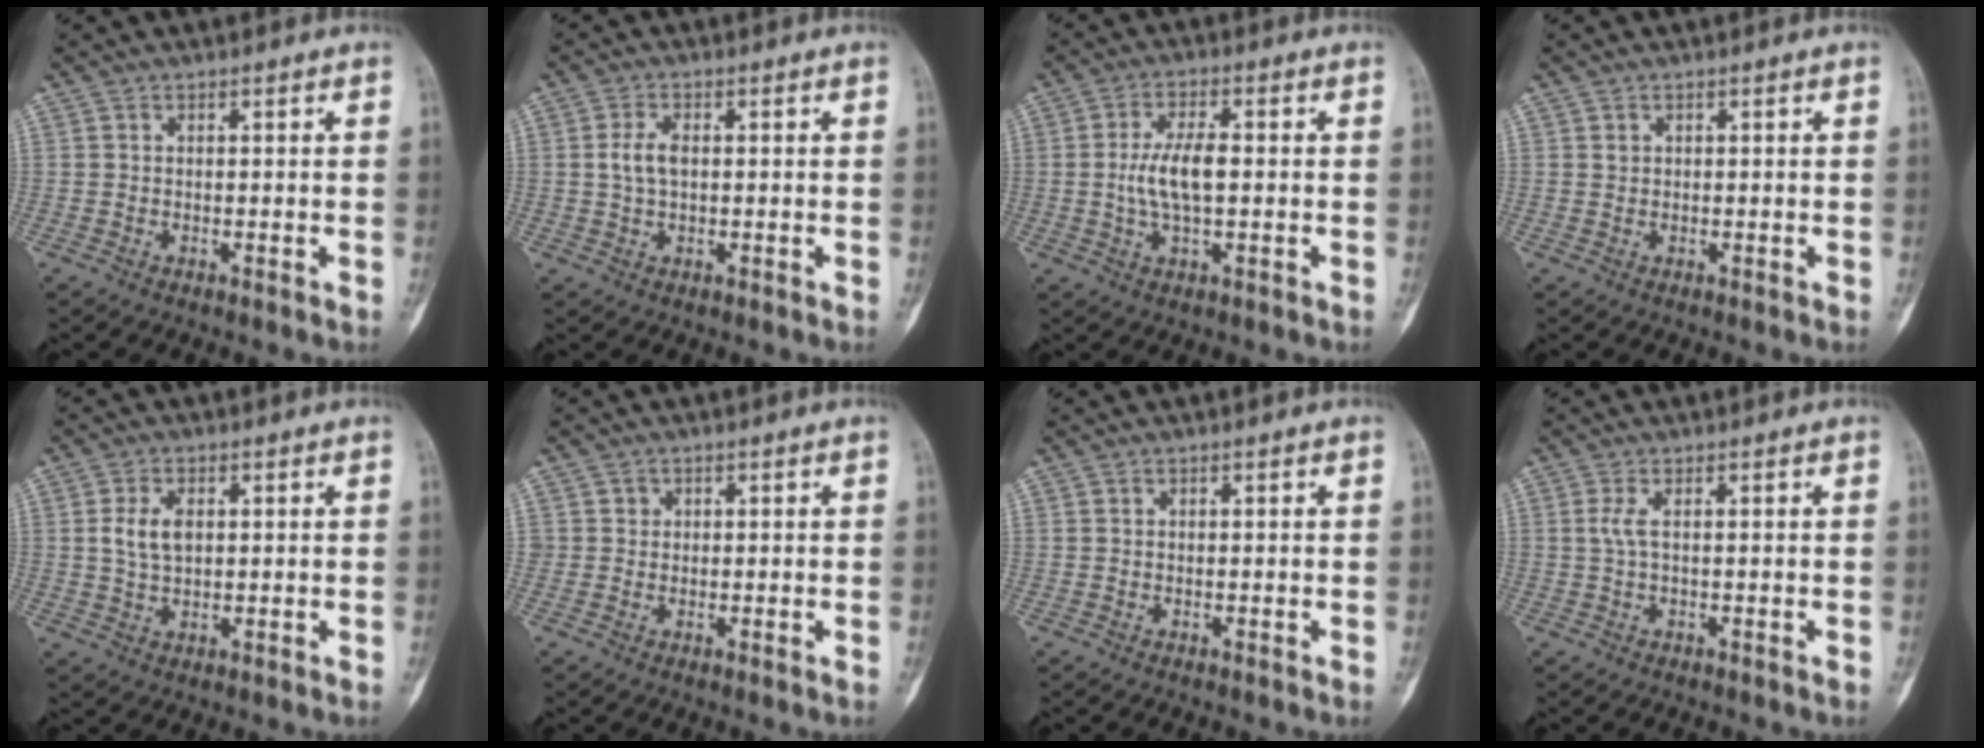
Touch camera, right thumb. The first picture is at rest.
{"total": 4.0, "force": [0.4, 2.3, 3.3], "torque": [-0.072, 0.004, 0.006]}
{"total": 7.5, "force": [-0.1, 3.0, 6.9], "torque": [-0.138, 0.007, -0.006]}
{"total": 1.2, "force": [0.6, 1.0, 0.4], "torque": [0.001, -0.002, 0.011]}
{"total": 5.1, "force": [1.0, 3.1, 4.0], "torque": [-0.076, -0.001, 0.019]}
{"total": 1.4, "force": [0.3, 1.3, 0.1], "torque": [0.012, 0.002, 0.002]}
{"total": 0.0}
{"total": 1.9, "force": [0.3, 0.3, 1.9], "torque": [-0.059, 0.006, 0.010]}